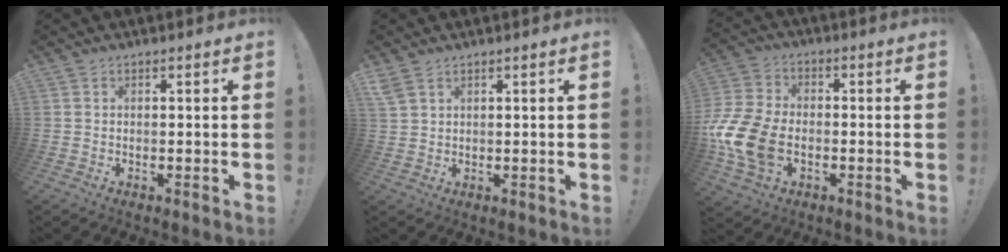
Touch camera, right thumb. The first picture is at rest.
{"total": 3.3, "force": [2.1, 1.8, 1.7], "torque": [-0.033, -0.006, 0.044]}
{"total": 16.7, "force": [-4.5, 11.4, 11.3], "torque": [-0.232, 0.028, -0.072]}